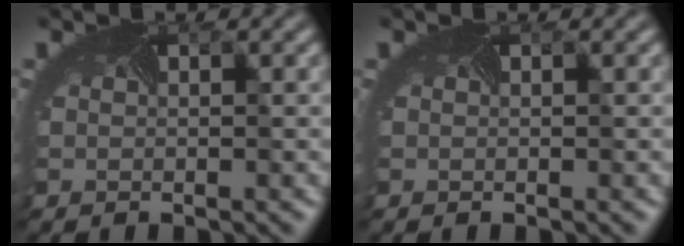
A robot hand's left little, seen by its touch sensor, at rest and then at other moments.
{"total": 0.0}